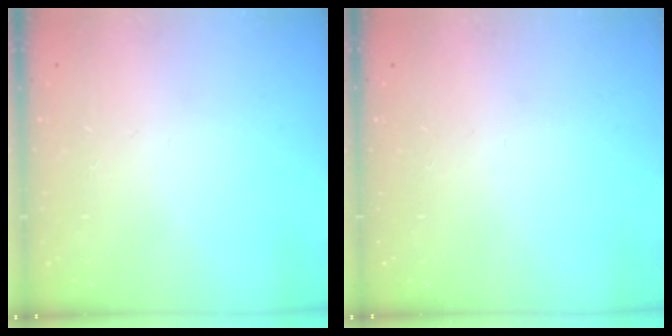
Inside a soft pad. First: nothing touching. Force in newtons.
{"total": 0.0}